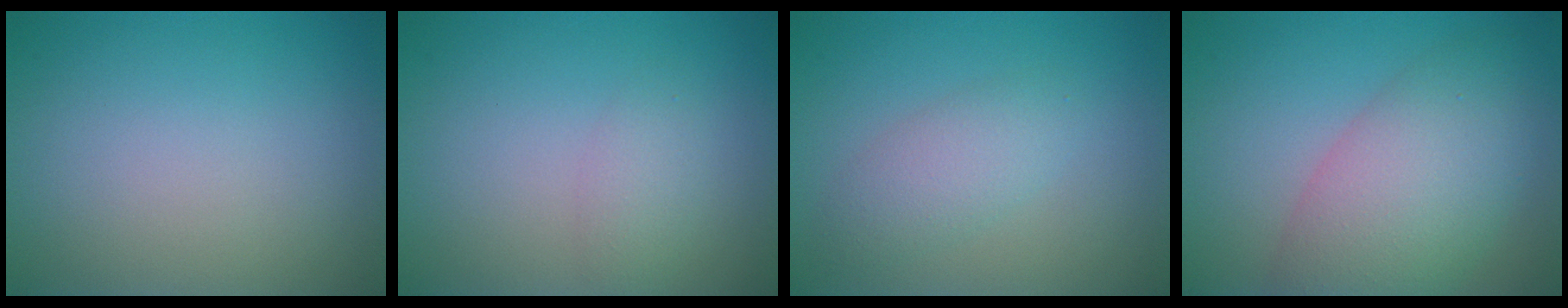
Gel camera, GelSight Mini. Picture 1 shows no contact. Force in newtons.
{"total": 1.6, "press": 1.6, "slide": 0.1}
{"total": 2.7, "press": 2.7, "slide": 0.0}
{"total": 7.7, "press": 7.7, "slide": 0.4}